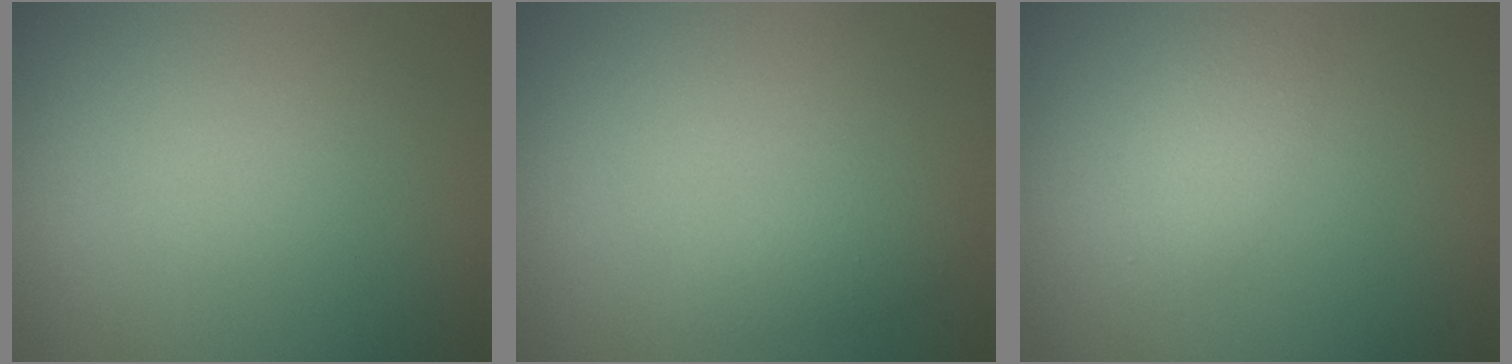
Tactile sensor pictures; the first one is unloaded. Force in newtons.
{"total": 1.1, "press": 1.1, "slide": 0.0}
{"total": 2.1, "press": 2.1, "slide": 0.1}